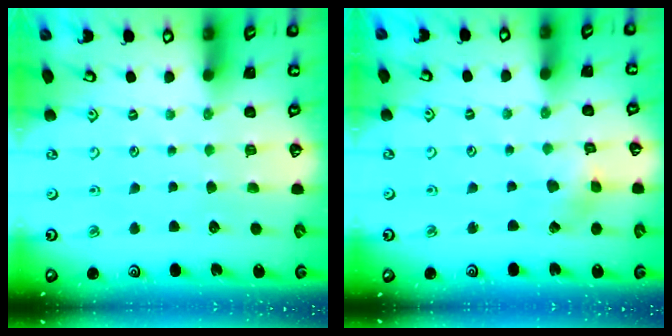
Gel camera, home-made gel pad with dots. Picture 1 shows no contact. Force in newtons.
{"total": 2.1, "press": 2.1, "slide": 0.3}